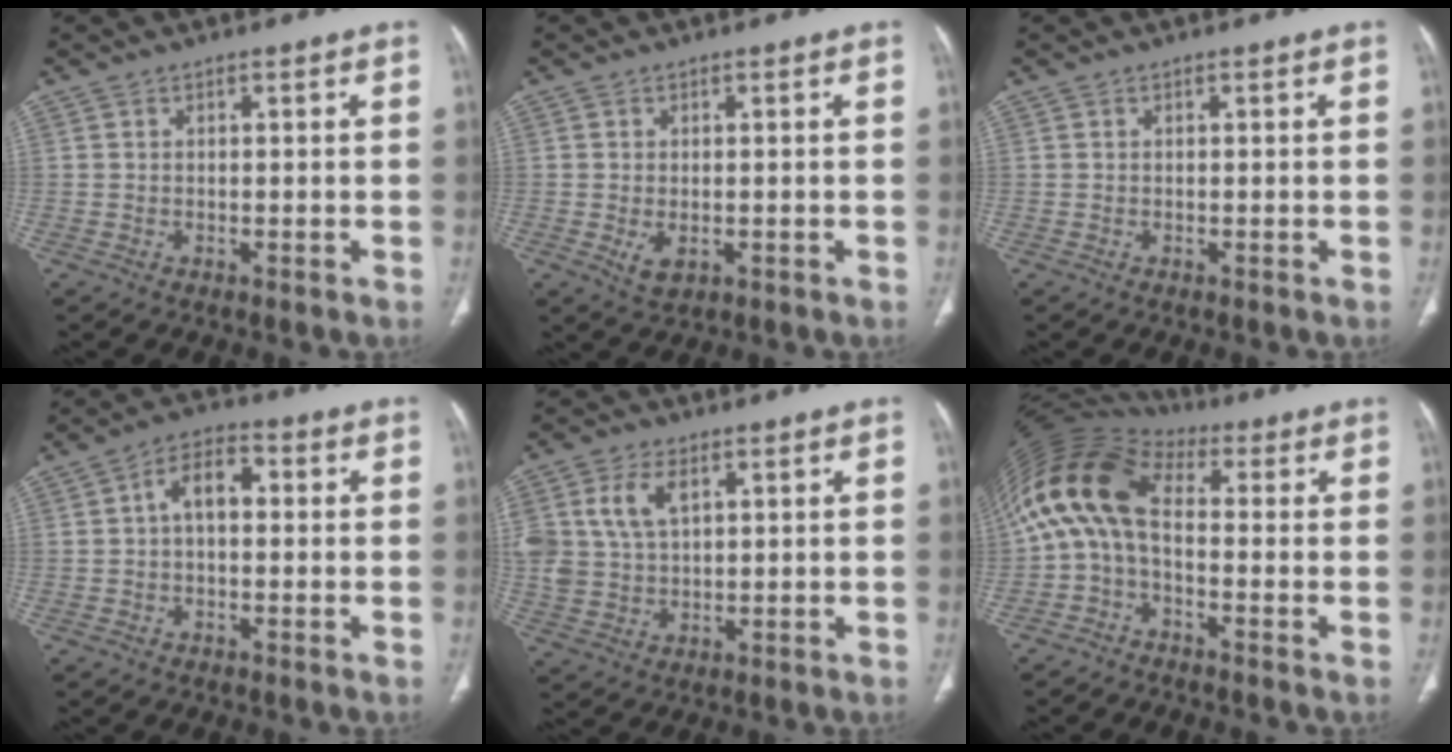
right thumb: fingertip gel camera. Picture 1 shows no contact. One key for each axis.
{"total": 3.2, "fx": -0.7, "fy": 2.0, "fz": 2.4, "tx": -0.042, "ty": -0.006, "tz": -0.003}
{"total": 0.0}
{"total": 6.5, "fx": 0.6, "fy": 3.9, "fz": 5.2, "tx": -0.079, "ty": 0.024, "tz": 0.000}
{"total": 9.9, "fx": 3.5, "fy": 6.3, "fz": 6.9, "tx": -0.142, "ty": 0.001, "tz": 0.075}
{"total": 13.3, "fx": 0.2, "fy": 7.6, "fz": 11.0, "tx": -0.216, "ty": 0.049, "tz": -0.014}